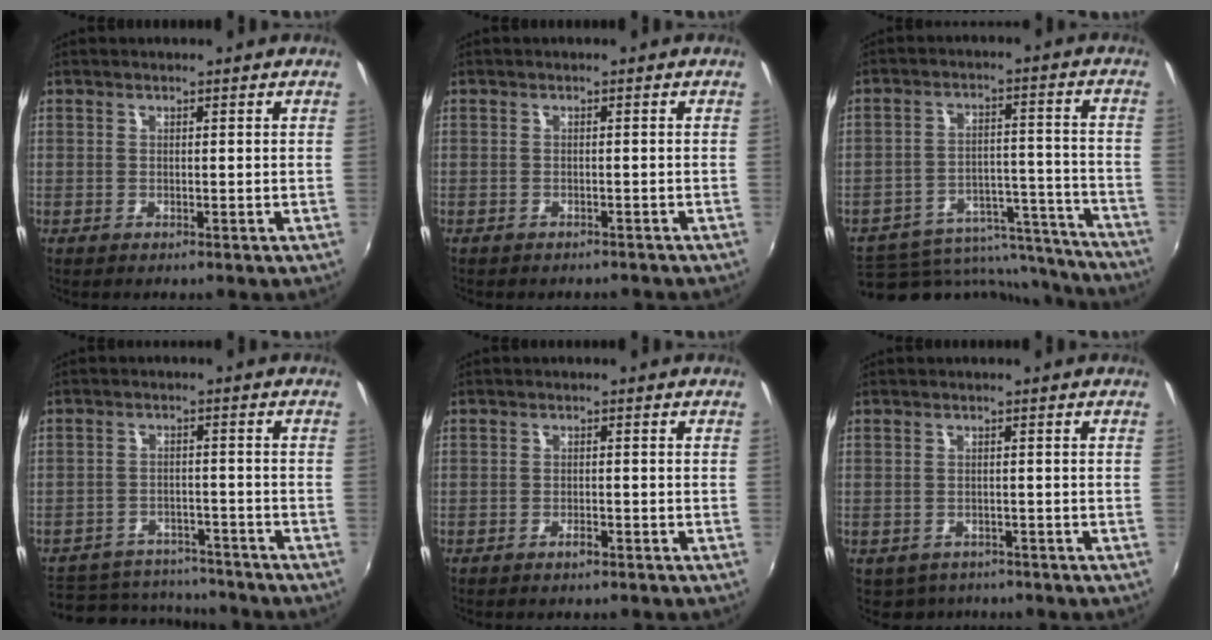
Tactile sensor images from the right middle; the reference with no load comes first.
{"total": 2.8, "force": [-2.5, 1.0, 0.8], "torque": [-0.018, -0.011, -0.032]}
{"total": 19.2, "force": [-17.2, 7.3, 4.4], "torque": [-0.075, 0.040, -0.218]}
{"total": 14.5, "force": [-12.4, 6.3, 4.3], "torque": [-0.111, 0.020, -0.164]}
{"total": 1.5, "force": [-1.2, 0.5, 0.7], "torque": [-0.014, 0.000, -0.021]}
{"total": 3.4, "force": [-2.5, 2.2, 0.4], "torque": [-0.017, -0.008, -0.034]}